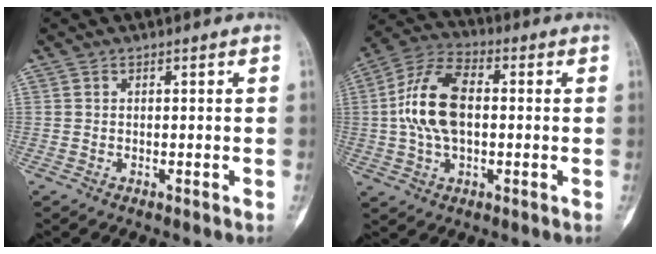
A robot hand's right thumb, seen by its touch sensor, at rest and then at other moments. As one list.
[{"total": 13.3, "force": [0.6, 7.7, 10.9], "torque": [-0.210, 0.026, 0.005]}]